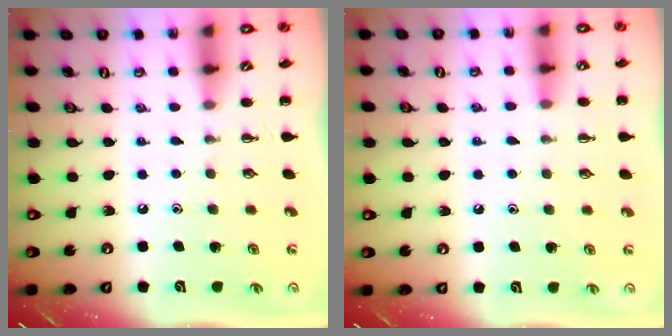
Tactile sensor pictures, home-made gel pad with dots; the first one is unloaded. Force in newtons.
{"total": 4.5, "press": 4.2, "slide": 1.8}